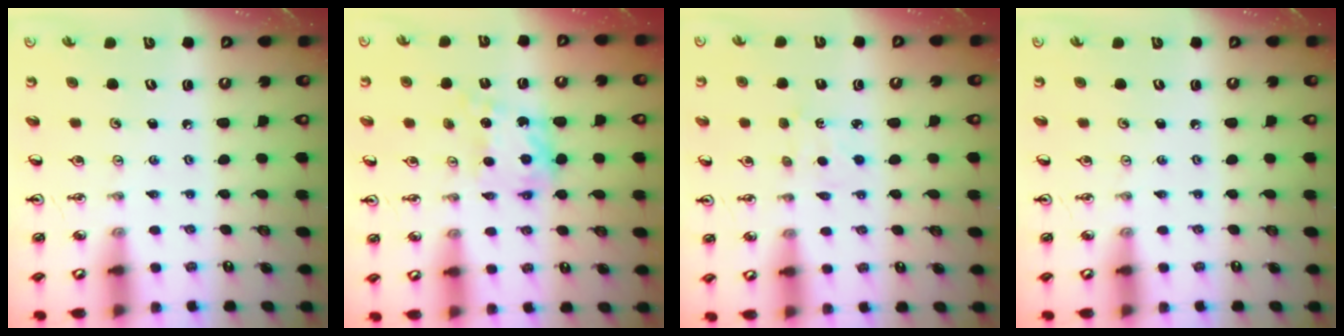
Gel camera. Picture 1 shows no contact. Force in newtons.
{"total": 8.7, "press": 8.7, "slide": 0.4}
{"total": 3.5, "press": 3.5, "slide": 0.4}
{"total": 0.0}